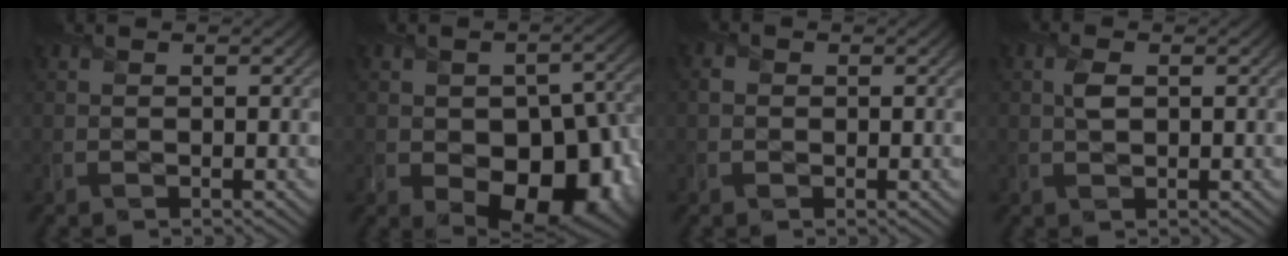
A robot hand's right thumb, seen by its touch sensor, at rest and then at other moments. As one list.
[{"total": 13.2, "force": [-3.2, 8.4, 9.7], "torque": [-0.128, -0.037, -0.032]}, {"total": 1.3, "force": [-0.1, 1.2, 0.4], "torque": [-0.004, -0.003, -0.008]}, {"total": 1.7, "force": [0.5, 1.0, 1.3], "torque": [-0.031, 0.002, 0.006]}]